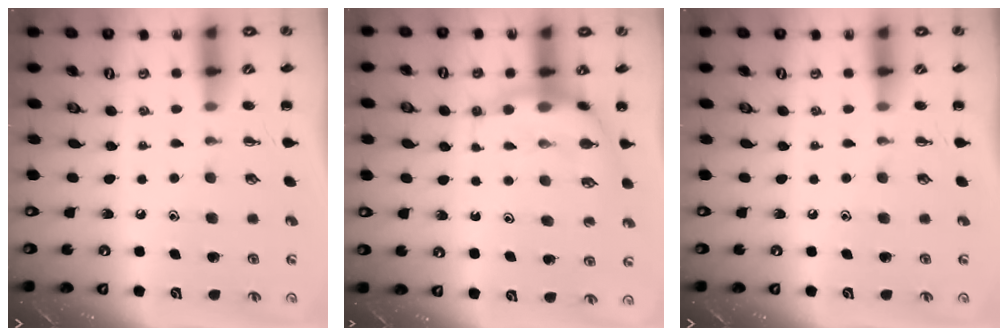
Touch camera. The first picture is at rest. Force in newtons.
{"total": 7.4, "press": 7.4, "slide": 0.7}
{"total": 0.0}